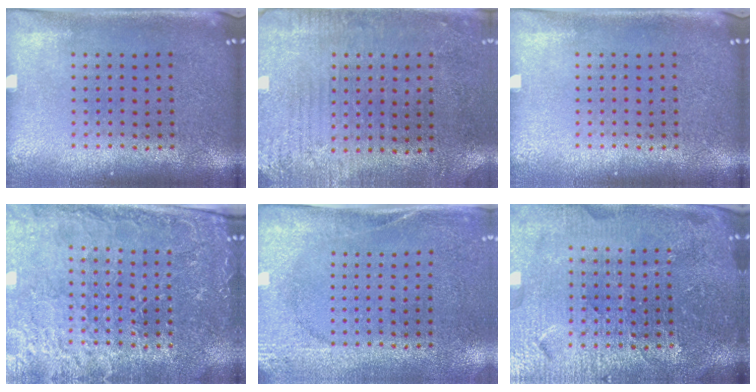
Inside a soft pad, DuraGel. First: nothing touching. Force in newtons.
{"total": 2.8, "press": 2.4, "slide": 1.5}
{"total": 0.0}
{"total": 3.7, "press": 3.6, "slide": 1.0}
{"total": 2.6, "press": 2.1, "slide": 1.6}
{"total": 4.8, "press": 4.5, "slide": 1.7}